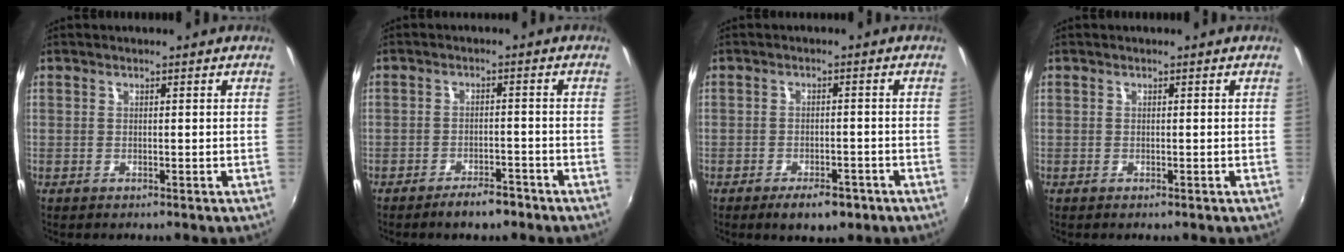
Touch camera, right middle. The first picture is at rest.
{"total": 4.8, "force": [-3.8, 1.5, 2.5], "torque": [-0.055, 0.000, -0.058]}
{"total": 6.3, "force": [-4.2, 2.5, 3.9], "torque": [-0.082, -0.010, -0.059]}
{"total": 0.0}